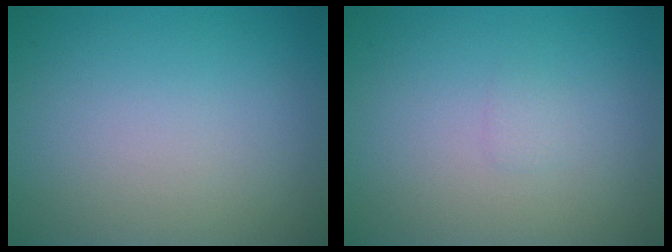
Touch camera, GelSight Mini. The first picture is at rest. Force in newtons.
{"total": 0.6, "press": 0.6, "slide": 0.0}